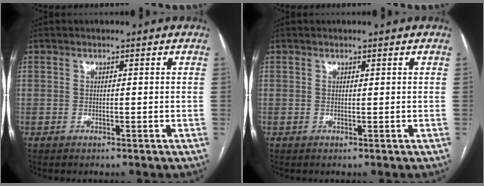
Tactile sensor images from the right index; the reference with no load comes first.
{"total": 0.0}